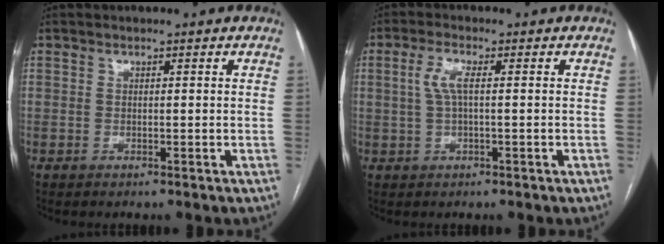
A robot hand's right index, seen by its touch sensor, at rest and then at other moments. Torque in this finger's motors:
{"motor_torque": [0.48, 0.18, 0.36, 0.11]}